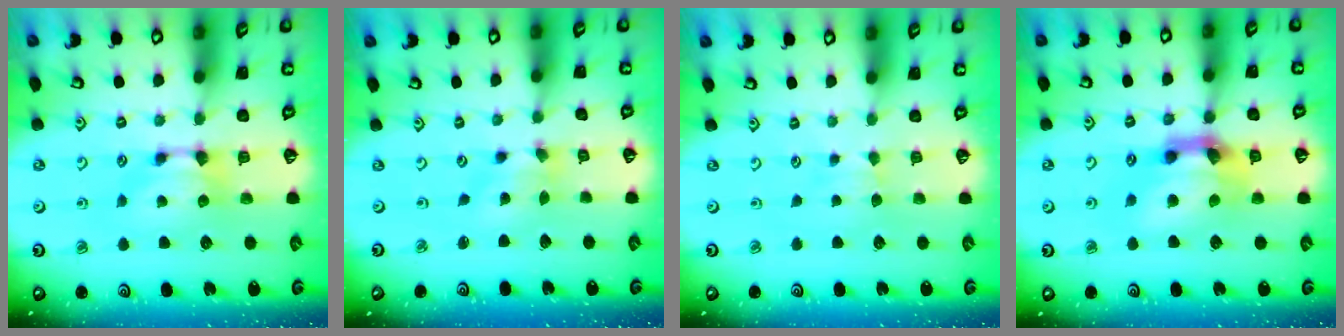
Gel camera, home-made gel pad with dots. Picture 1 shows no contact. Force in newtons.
{"total": 1.9, "press": 1.4, "slide": 1.3}
{"total": 1.6, "press": 1.5, "slide": 0.5}
{"total": 6.9, "press": 6.2, "slide": 3.0}